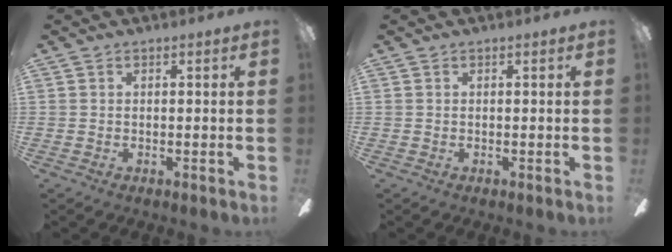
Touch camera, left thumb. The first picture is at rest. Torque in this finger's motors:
{"motor_torque": [0.00, 0.00, 0.14, 0.14, 0.00]}